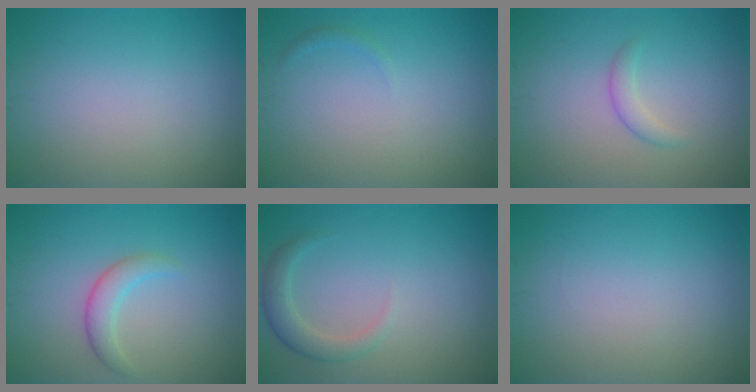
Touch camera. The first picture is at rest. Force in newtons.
{"total": 0.6, "press": 0.6, "slide": 0.0}
{"total": 1.4, "press": 1.4, "slide": 0.0}
{"total": 2.3, "press": 2.3, "slide": 0.2}
{"total": 2.3, "press": 2.3, "slide": 0.2}
{"total": 0.0}